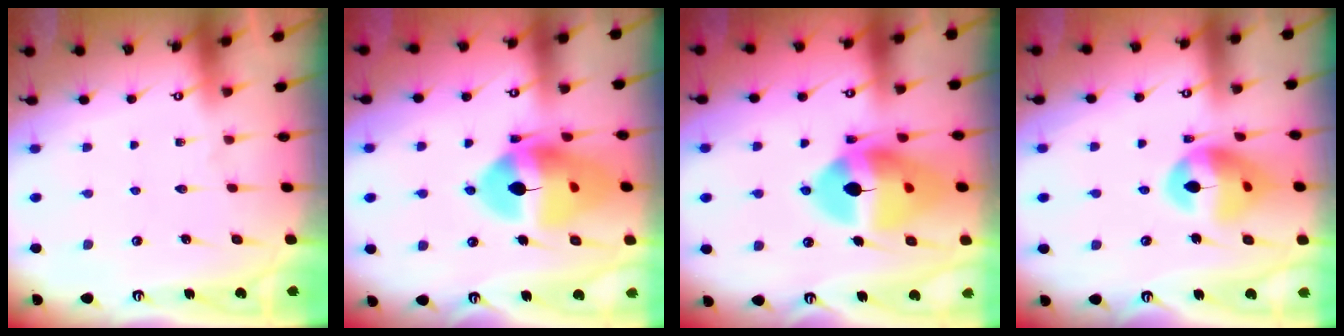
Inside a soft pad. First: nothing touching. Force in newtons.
{"total": 17.8, "press": 17.7, "slide": 1.7}
{"total": 18.1, "press": 17.9, "slide": 2.2}
{"total": 14.6, "press": 14.4, "slide": 2.1}